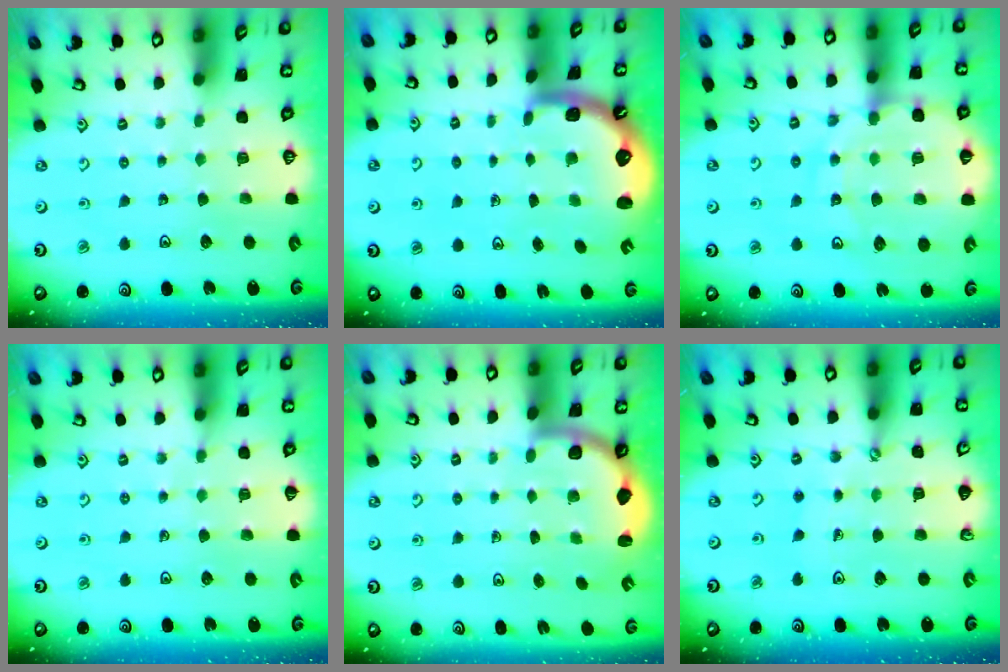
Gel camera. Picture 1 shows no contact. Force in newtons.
{"total": 1.5, "press": 1.3, "slide": 0.6}
{"total": 15.0, "press": 14.6, "slide": 3.5}
{"total": 3.0, "press": 3.0, "slide": 0.3}
{"total": 2.5, "press": 2.5, "slide": 0.6}
{"total": 2.8, "press": 2.5, "slide": 1.3}